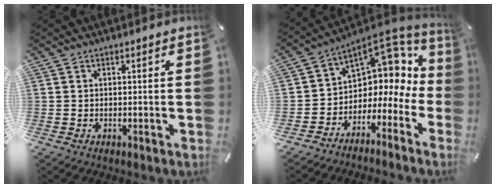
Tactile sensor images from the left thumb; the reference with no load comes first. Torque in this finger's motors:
{"motor_torque": [0.37, 0.51, 0.66, 0.66, 0.05]}